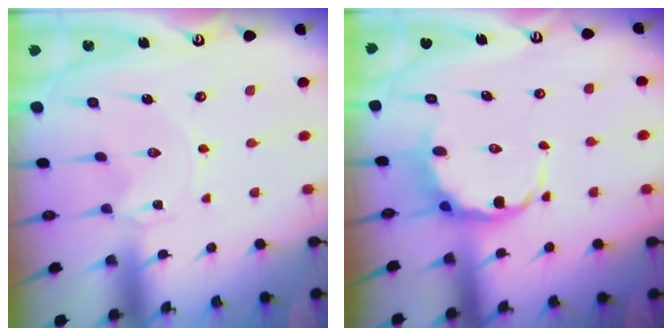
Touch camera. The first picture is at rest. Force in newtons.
{"total": 8.3, "press": 7.9, "slide": 2.3}